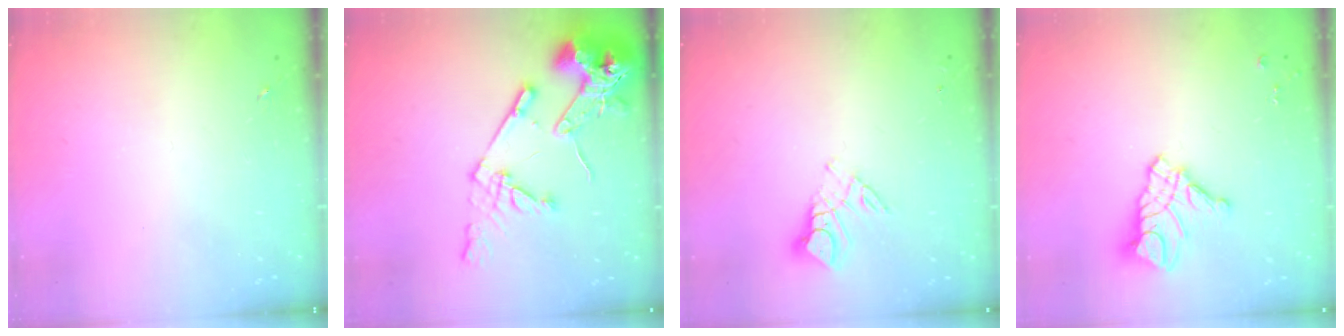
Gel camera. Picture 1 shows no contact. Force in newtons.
{"total": 16.7, "press": 16.5, "slide": 2.1}
{"total": 8.8, "press": 8.8, "slide": 0.8}
{"total": 13.4, "press": 13.3, "slide": 1.2}